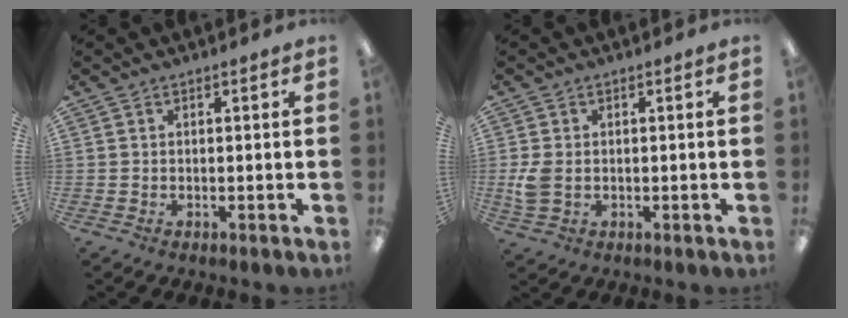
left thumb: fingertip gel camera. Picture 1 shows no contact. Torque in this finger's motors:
{"motor_torque": [-0.05, 0.11, 0.06, -0.07, 0.04]}